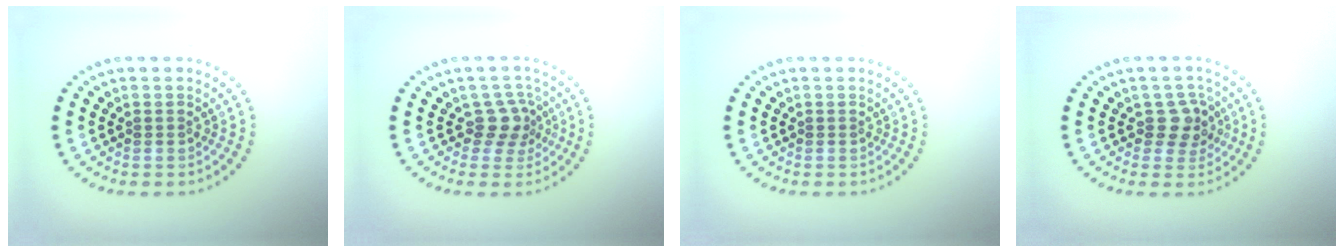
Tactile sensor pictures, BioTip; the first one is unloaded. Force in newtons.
{"total": 2.4, "press": 1.8, "slide": 1.5}
{"total": 0.0}
{"total": 2.6, "press": 2.4, "slide": 1.2}